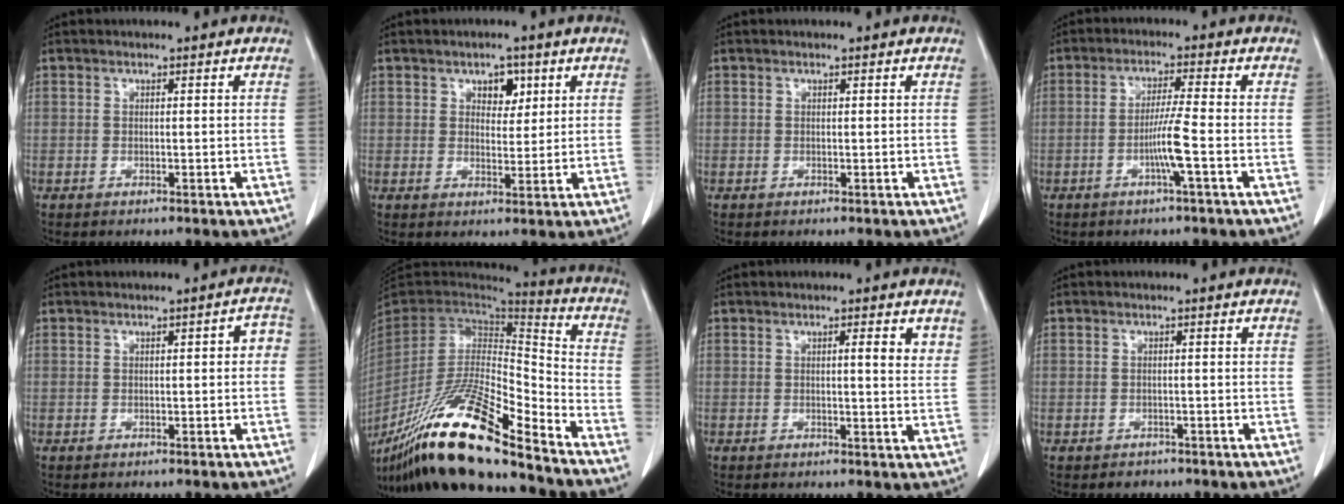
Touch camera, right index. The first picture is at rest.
{"total": 3.7, "force": [1.8, 2.3, 2.3], "torque": [-0.028, 0.003, 0.028]}
{"total": 0.0}
{"total": 5.0, "force": [-1.7, -0.9, 4.6], "torque": [-0.089, -0.002, -0.033]}
{"total": 2.3, "force": [-0.1, 0.9, 2.2], "torque": [-0.018, 0.013, -0.004]}
{"total": 23.5, "force": [-17.6, 2.2, 15.4], "torque": [-0.299, -0.038, -0.326]}
{"total": 3.0, "force": [1.5, 0.4, 2.6], "torque": [-0.031, -0.005, 0.015]}
{"total": 1.8, "force": [-1.1, 1.4, 0.0], "torque": [-0.004, 0.004, -0.017]}